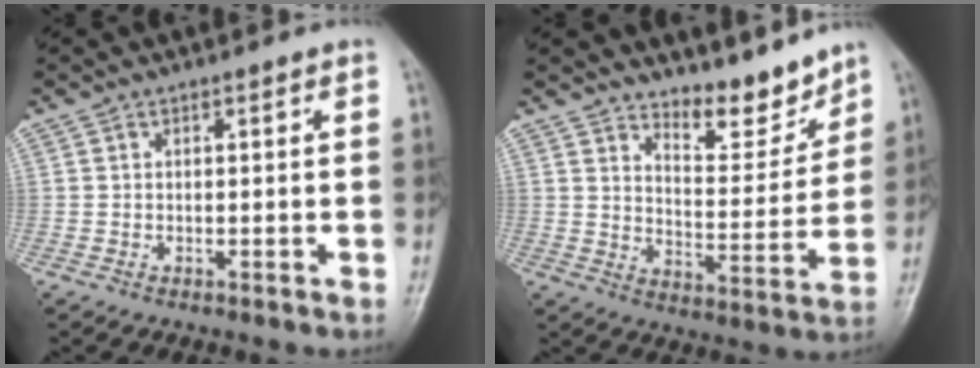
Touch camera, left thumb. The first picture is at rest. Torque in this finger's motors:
{"motor_torque": [0.18, -0.05, -0.20, -0.64, 0.09]}